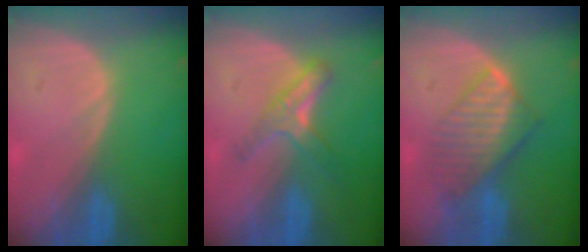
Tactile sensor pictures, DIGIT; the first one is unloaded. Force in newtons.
{"total": 5.6, "press": 4.9, "slide": 2.6}
{"total": 7.7, "press": 6.9, "slide": 3.5}